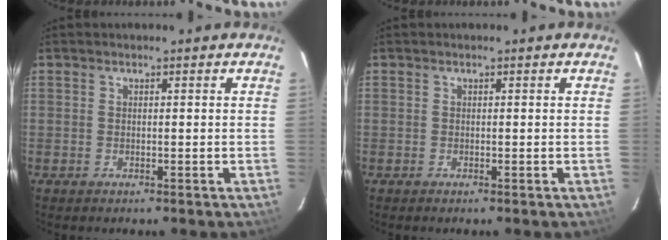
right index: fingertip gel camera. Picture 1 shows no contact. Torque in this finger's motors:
{"motor_torque": [0.03, 0.03, -0.04, -0.04]}